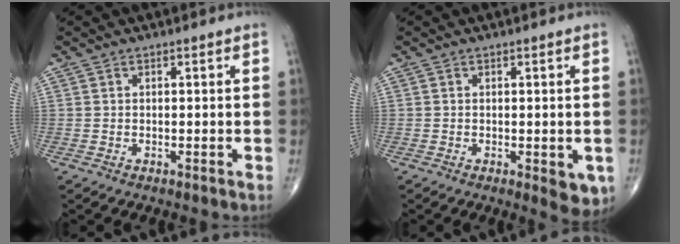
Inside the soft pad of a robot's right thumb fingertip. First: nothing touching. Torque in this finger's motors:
{"motor_torque": [0.66, 0.78, 0.15, -0.27, 0.13]}